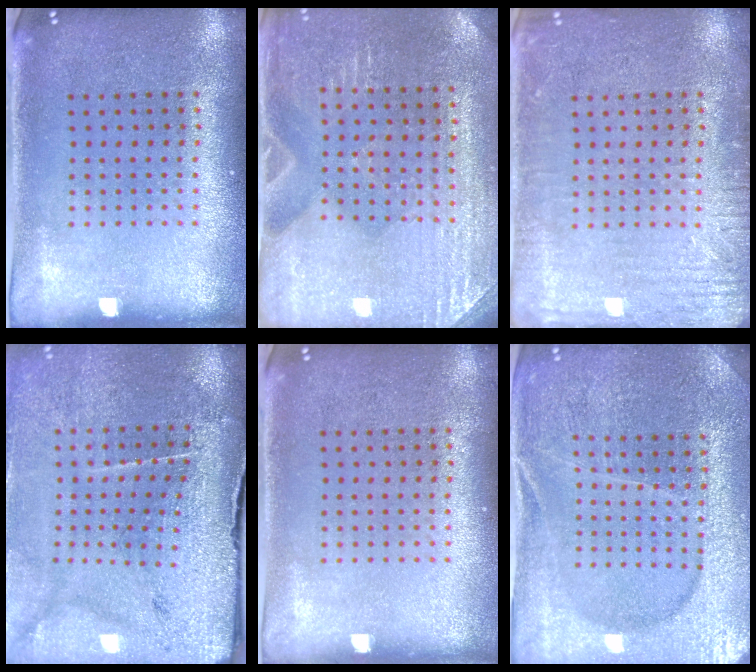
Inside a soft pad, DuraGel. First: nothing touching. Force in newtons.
{"total": 3.0, "press": 2.9, "slide": 0.2}
{"total": 3.0, "press": 3.0, "slide": 0.3}
{"total": 3.5, "press": 3.3, "slide": 0.9}
{"total": 0.0}
{"total": 4.1, "press": 3.9, "slide": 1.1}